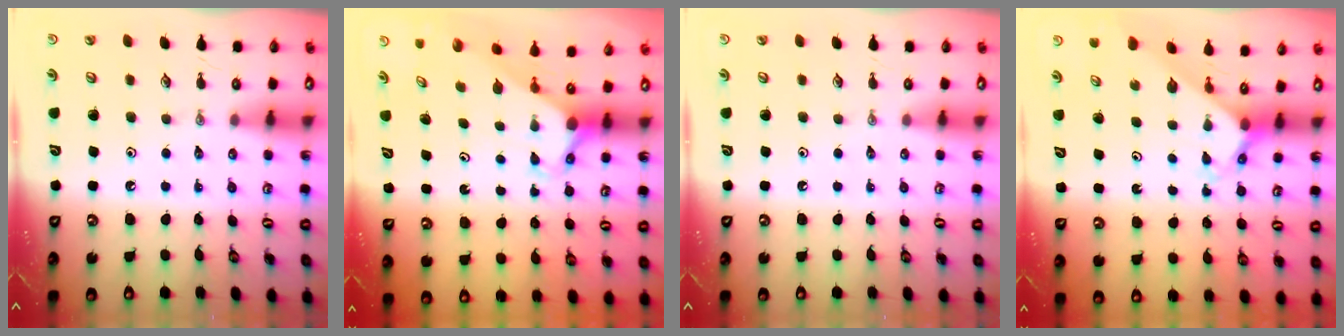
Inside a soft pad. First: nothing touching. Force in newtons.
{"total": 2.9, "press": 2.9, "slide": 0.2}
{"total": 0.0}
{"total": 2.6, "press": 2.6, "slide": 0.2}